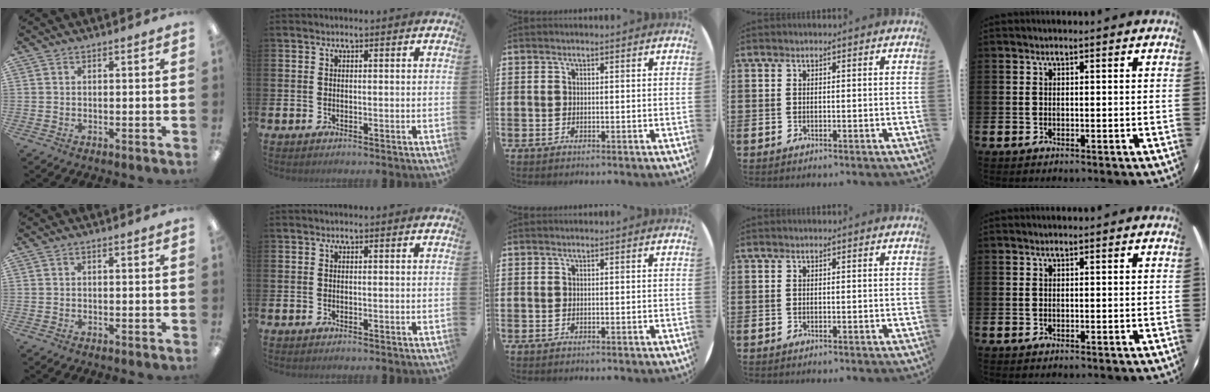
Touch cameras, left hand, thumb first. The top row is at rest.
{}